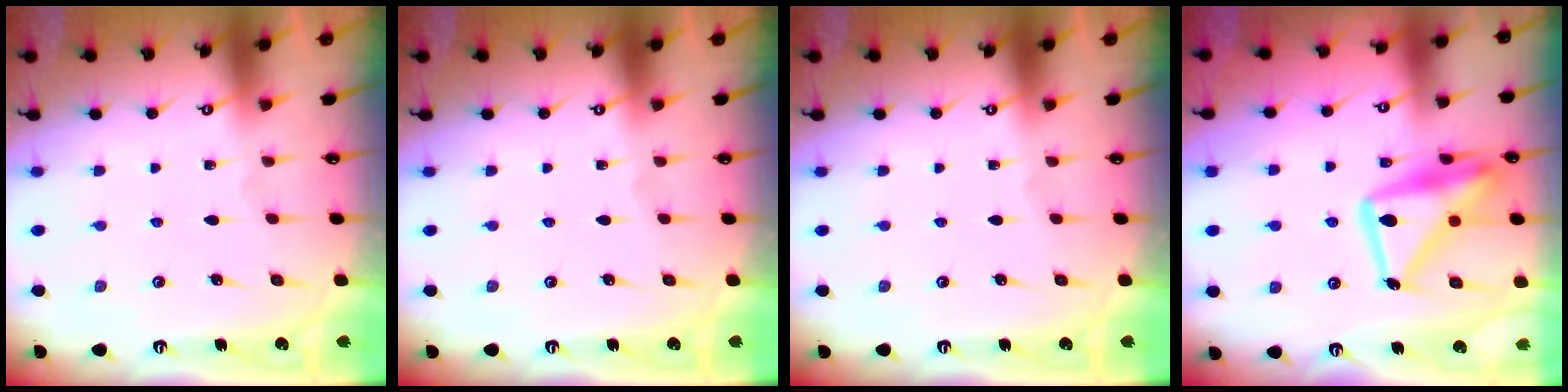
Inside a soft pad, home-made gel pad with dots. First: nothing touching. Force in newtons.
{"total": 0.0}
{"total": 0.0}
{"total": 18.9, "press": 18.8, "slide": 1.9}